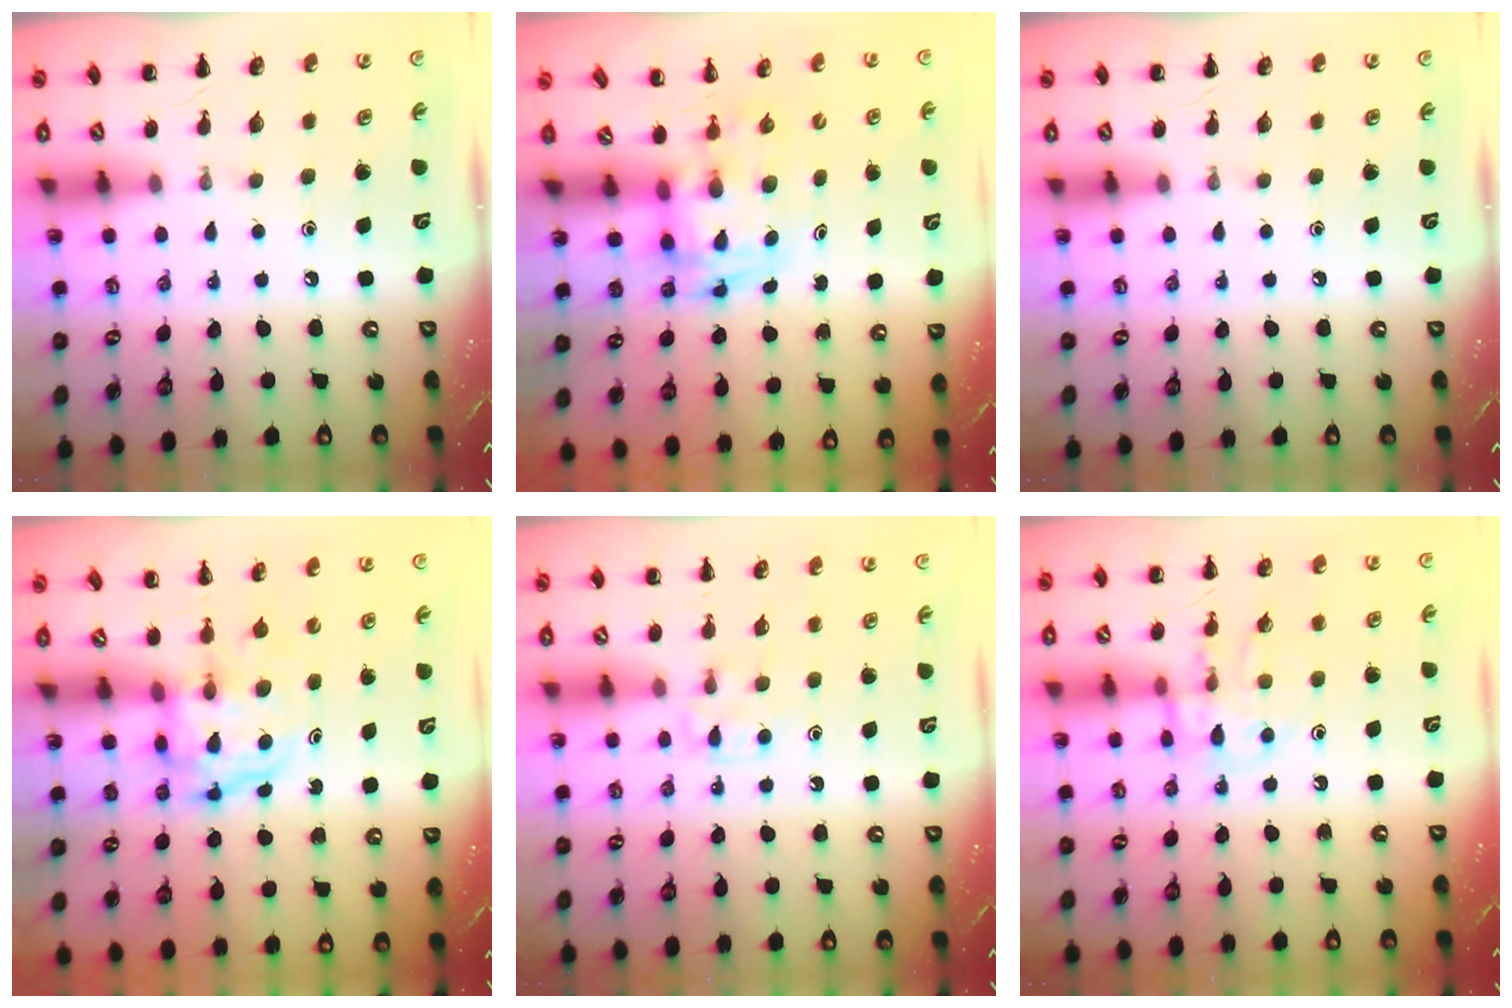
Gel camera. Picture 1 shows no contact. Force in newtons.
{"total": 3.5, "press": 3.4, "slide": 0.6}
{"total": 0.0}
{"total": 4.0, "press": 4.0, "slide": 0.3}
{"total": 5.2, "press": 4.9, "slide": 1.7}
{"total": 12.1, "press": 12.1, "slide": 1.3}